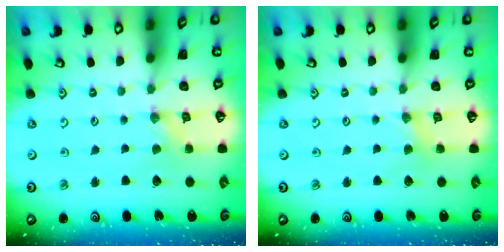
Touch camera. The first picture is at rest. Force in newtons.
{"total": 1.9, "press": 1.8, "slide": 0.3}